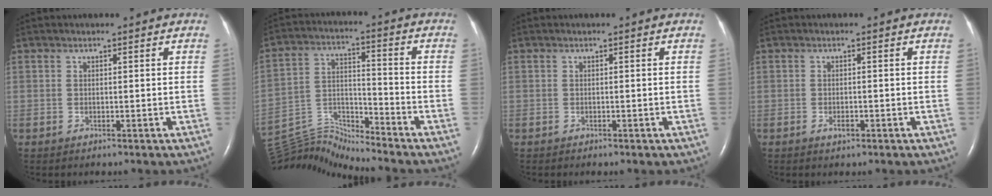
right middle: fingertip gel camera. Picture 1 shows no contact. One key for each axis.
{"total": 12.3, "fx": -12.3, "fy": -1.3, "fz": 0.6, "tx": -0.025, "ty": 0.045, "tz": -0.230}
{"total": 0.8, "fx": -0.5, "fy": 0.3, "fz": 0.4, "tx": -0.008, "ty": -0.001, "tz": -0.003}
{"total": 1.1, "fx": -0.5, "fy": 0.5, "fz": 0.8, "tx": -0.014, "ty": -0.001, "tz": -0.006}